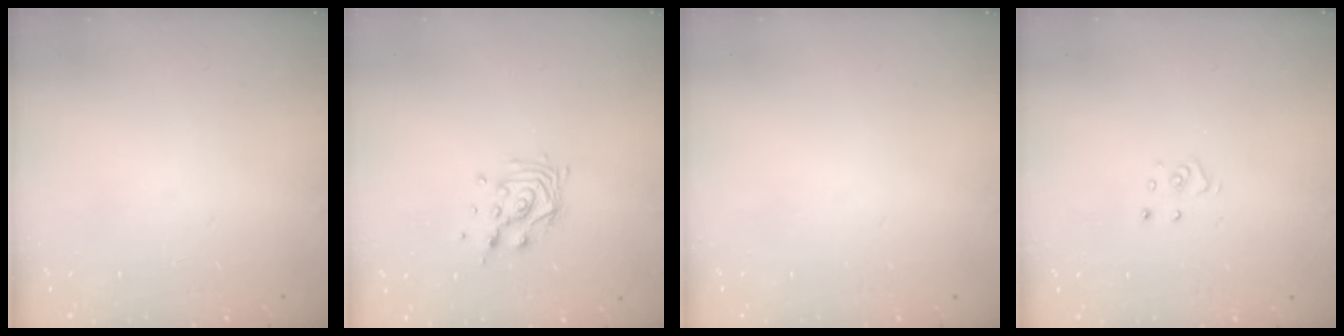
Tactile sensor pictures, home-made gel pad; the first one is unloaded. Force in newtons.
{"total": 9.3, "press": 9.3, "slide": 0.4}
{"total": 0.0}
{"total": 3.6, "press": 3.6, "slide": 0.2}